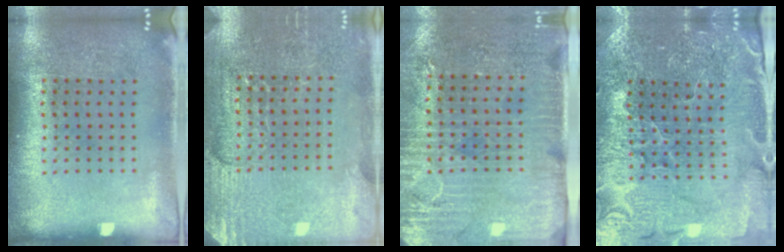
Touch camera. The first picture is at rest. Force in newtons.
{"total": 2.9, "press": 2.9, "slide": 0.2}
{"total": 3.2, "press": 2.8, "slide": 1.6}
{"total": 3.2, "press": 3.2, "slide": 0.1}